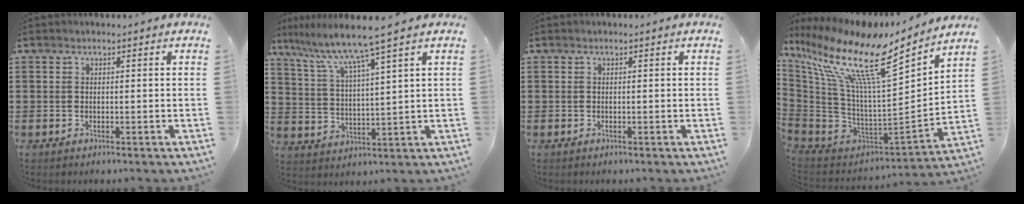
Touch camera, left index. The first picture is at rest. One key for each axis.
{"total": 7.5, "fx": 5.8, "fy": -0.8, "fz": 4.7, "tx": -0.111, "ty": -0.035, "tz": 0.094}
{"total": 0.0}
{"total": 15.4, "fx": 9.5, "fy": 3.4, "fz": 11.6, "tx": -0.258, "ty": -0.066, "tz": 0.147}